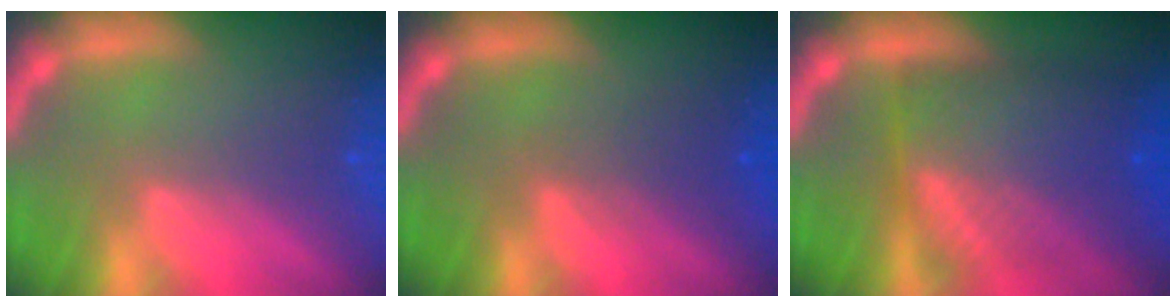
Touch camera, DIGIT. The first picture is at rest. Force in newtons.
{"total": 2.5}
{"total": 10.0}